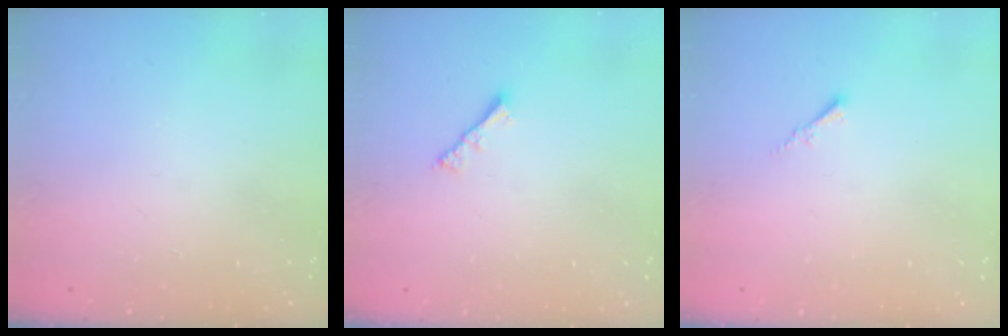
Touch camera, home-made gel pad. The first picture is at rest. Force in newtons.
{"total": 2.5, "press": 2.4, "slide": 0.5}
{"total": 0.5, "press": 0.4, "slide": 0.3}